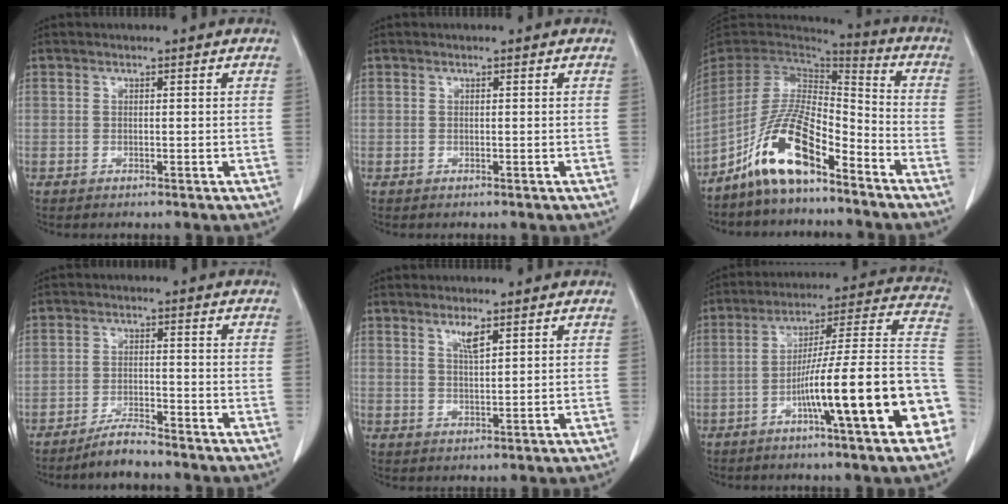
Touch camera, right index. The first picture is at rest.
{"total": 0.0}
{"total": 13.2, "force": [-8.4, 3.4, 9.5], "torque": [-0.196, 0.010, -0.159]}
{"total": 4.1, "force": [-3.8, 0.5, 1.6], "torque": [-0.031, -0.008, -0.070]}
{"total": 2.8, "force": [1.7, 0.3, 2.1], "torque": [-0.044, -0.002, 0.034]}
{"total": 21.0, "force": [-7.2, 0.9, 19.7], "torque": [-0.214, 0.024, -0.109]}